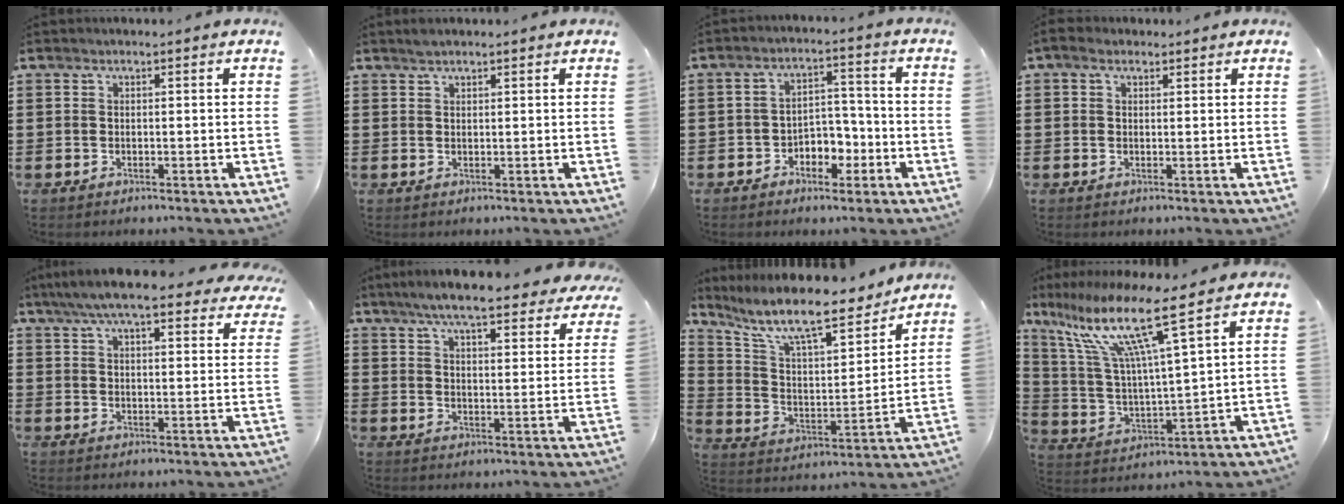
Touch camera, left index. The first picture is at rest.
{"total": 1.2, "force": [1.1, 0.3, 0.4], "torque": [-0.010, 0.001, 0.021]}
{"total": 4.3, "force": [-2.8, 2.7, 1.7], "torque": [-0.037, 0.012, -0.058]}
{"total": 1.6, "force": [0.7, 1.1, 1.0], "torque": [-0.021, 0.007, 0.011]}
{"total": 8.0, "force": [7.0, 0.7, 3.7], "torque": [-0.096, -0.020, 0.126]}
{"total": 7.6, "force": [6.8, 0.3, 3.4], "torque": [-0.090, -0.027, 0.120]}
{"total": 11.7, "force": [9.6, 1.8, 6.4], "torque": [-0.156, -0.061, 0.162]}
{"total": 12.5, "force": [8.7, 0.5, 8.9], "torque": [-0.210, -0.058, 0.137]}